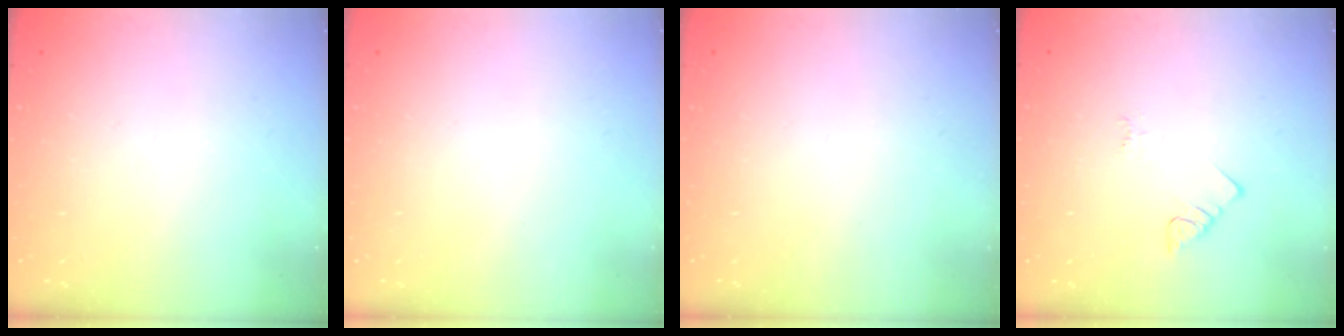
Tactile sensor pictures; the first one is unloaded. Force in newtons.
{"total": 3.5, "press": 3.4, "slide": 0.4}
{"total": 1.7, "press": 1.7, "slide": 0.1}
{"total": 2.3, "press": 2.3, "slide": 0.4}